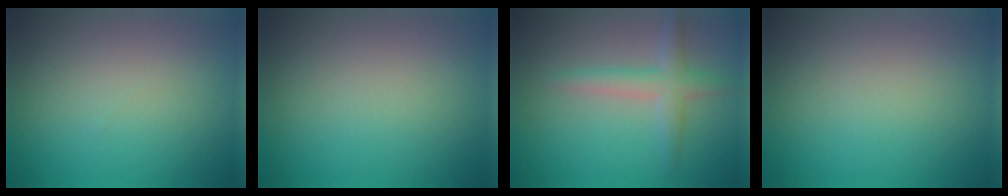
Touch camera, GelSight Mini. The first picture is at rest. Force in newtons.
{"total": 0.0}
{"total": 2.7, "press": 2.7, "slide": 0.0}
{"total": 0.0}